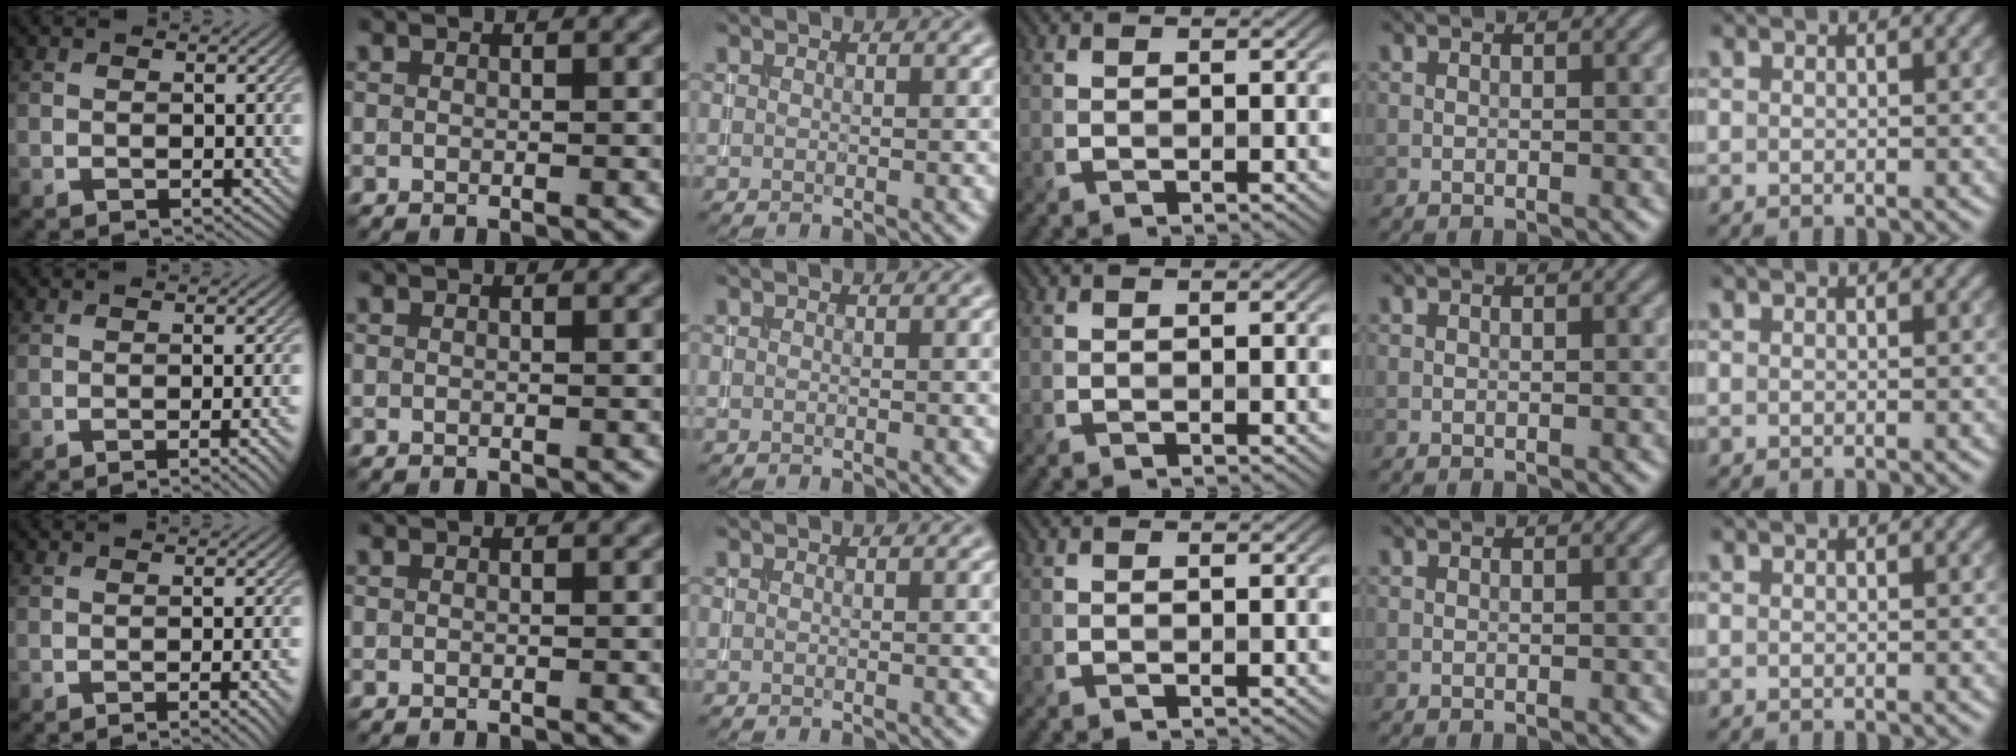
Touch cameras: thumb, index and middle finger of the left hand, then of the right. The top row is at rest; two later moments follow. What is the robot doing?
{"motion": "insert", "object": "backpack"}